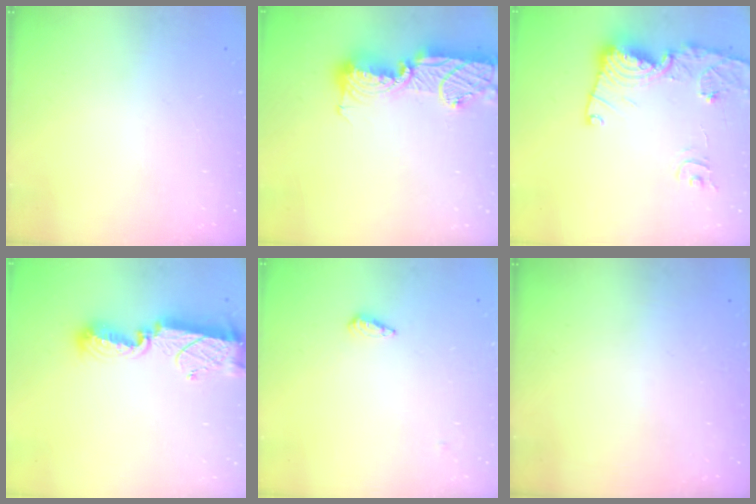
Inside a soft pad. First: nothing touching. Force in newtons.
{"total": 17.0, "press": 16.3, "slide": 4.7}
{"total": 16.2, "press": 16.2, "slide": 1.6}
{"total": 11.4, "press": 11.4, "slide": 0.8}
{"total": 3.2, "press": 3.1, "slide": 0.3}
{"total": 0.0}